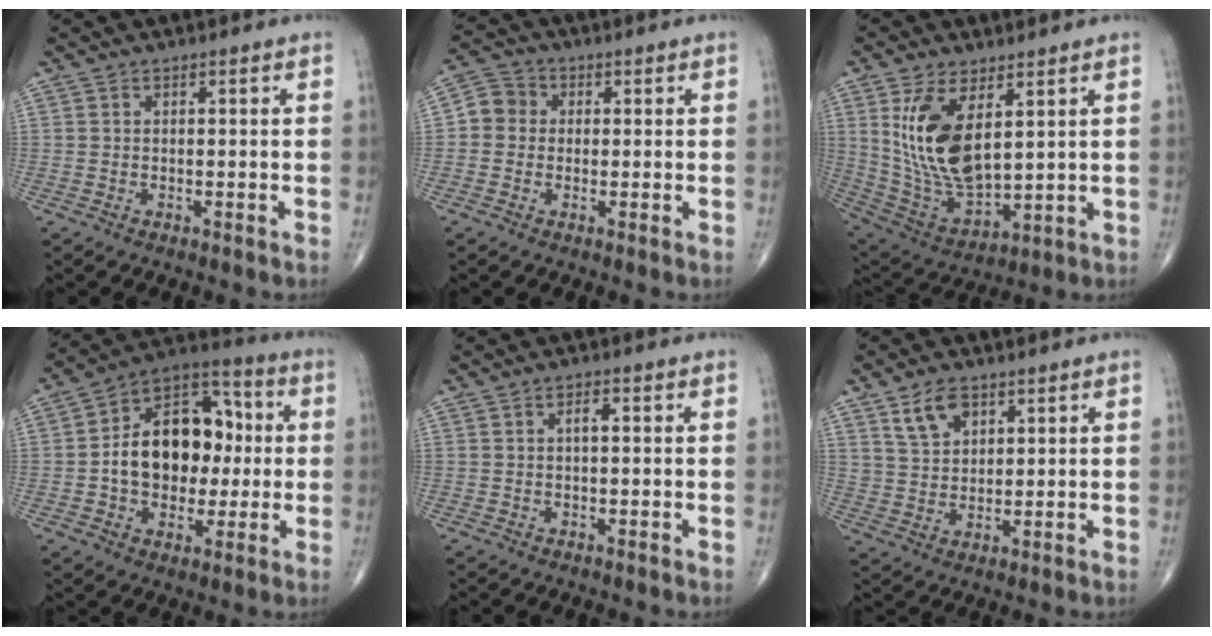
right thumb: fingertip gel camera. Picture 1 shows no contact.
{"total": 5.1, "force": [0.0, 4.7, 1.8], "torque": [-0.016, 0.013, -0.013]}
{"total": 15.8, "force": [4.8, 7.7, 12.9], "torque": [-0.240, -0.024, 0.116]}
{"total": 19.0, "force": [0.3, 13.0, 13.8], "torque": [-0.168, 0.034, 0.002]}
{"total": 1.9, "force": [0.3, 0.7, 1.7], "torque": [-0.031, 0.004, 0.004]}
{"total": 6.5, "force": [3.7, 4.0, 3.7], "torque": [-0.055, -0.018, 0.074]}